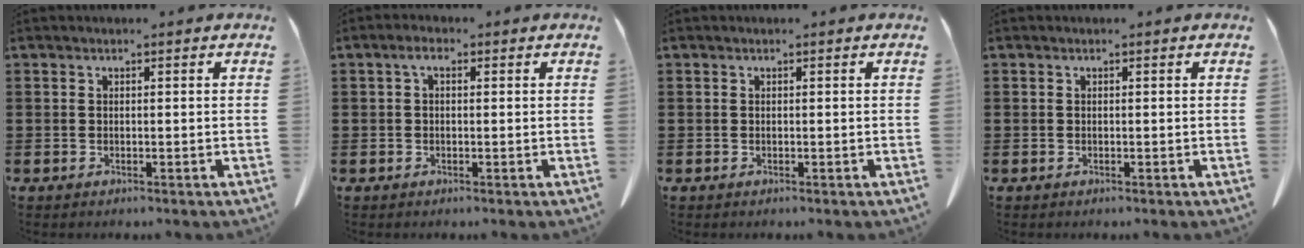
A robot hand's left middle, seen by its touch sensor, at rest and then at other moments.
{"total": 2.1, "force": [0.0, 1.1, 1.8], "torque": [-0.038, 0.008, -0.001]}
{"total": 0.0}
{"total": 0.0}